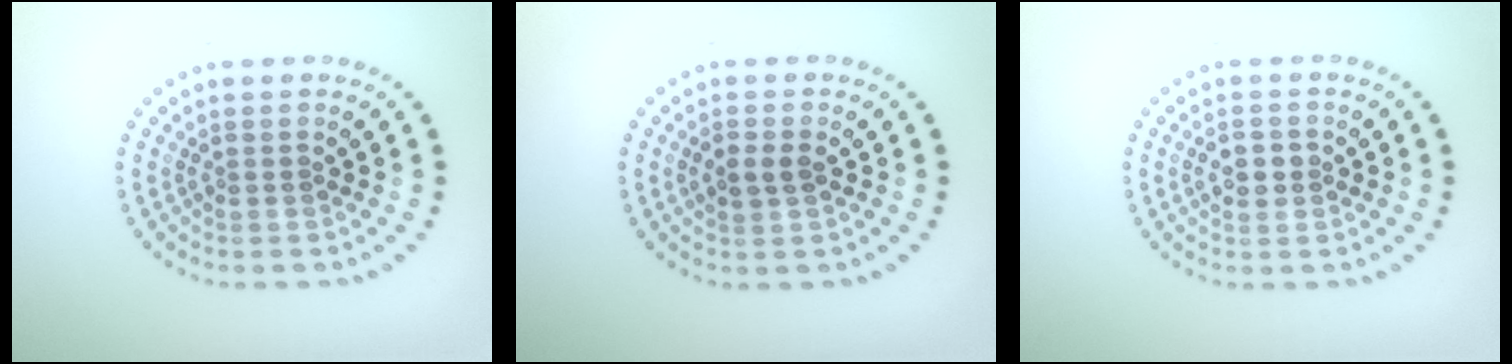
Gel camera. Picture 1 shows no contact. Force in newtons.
{"total": 1.6, "press": 1.6, "slide": 0.1}
{"total": 2.4, "press": 2.4, "slide": 0.0}